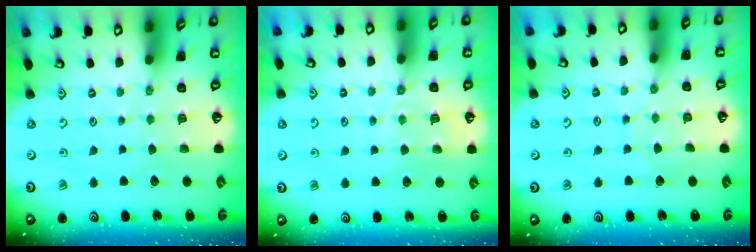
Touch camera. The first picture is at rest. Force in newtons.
{"total": 5.1, "press": 5.0, "slide": 0.7}
{"total": 5.0, "press": 5.0, "slide": 0.5}